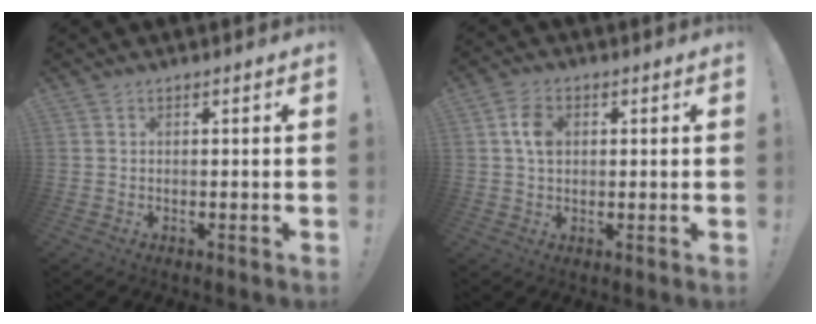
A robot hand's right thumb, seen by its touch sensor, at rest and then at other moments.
{"total": 6.1, "force": [1.0, 4.5, 4.1], "torque": [-0.057, 0.005, 0.018]}